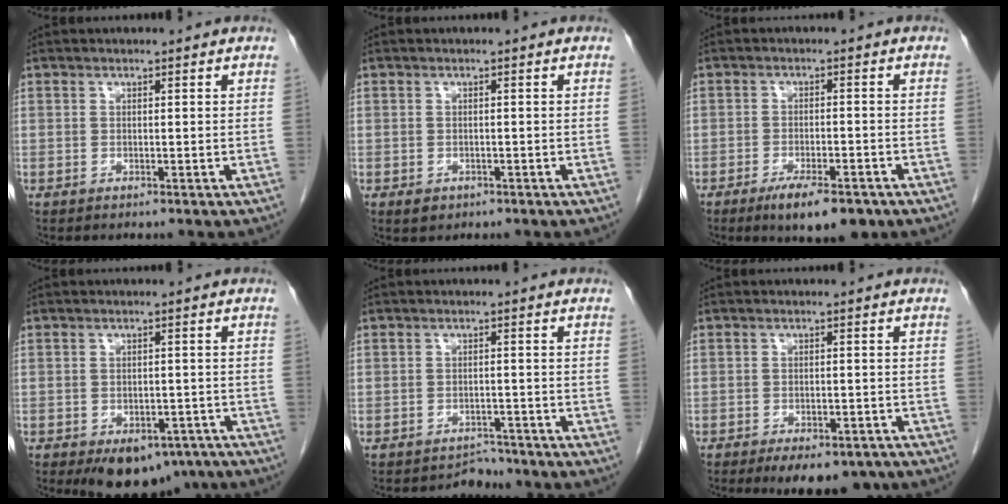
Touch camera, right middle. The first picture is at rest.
{"total": 1.5, "force": [-0.8, 1.1, 0.6], "torque": [-0.009, 0.002, -0.004]}
{"total": 7.6, "force": [-5.1, 2.1, 5.3], "torque": [-0.080, -0.009, -0.074]}
{"total": 9.4, "force": [-6.3, 5.3, 4.5], "torque": [-0.050, 0.004, -0.083]}
{"total": 2.4, "force": [-2.2, 0.8, -0.7], "torque": [0.009, 0.001, -0.030]}
{"total": 9.2, "force": [-6.9, 4.0, 4.6], "torque": [-0.055, -0.002, -0.093]}